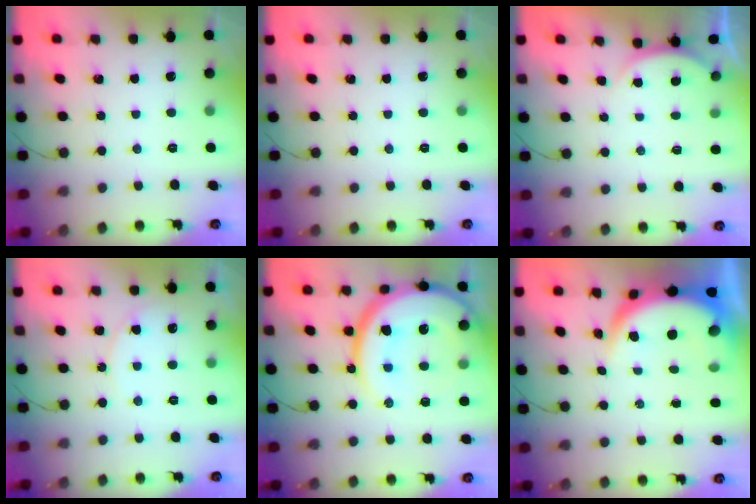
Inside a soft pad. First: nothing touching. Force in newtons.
{"total": 0.0}
{"total": 2.4, "press": 2.4, "slide": 0.6}
{"total": 5.2, "press": 5.1, "slide": 0.5}
{"total": 23.5, "press": 23.3, "slide": 3.2}
{"total": 7.0, "press": 7.0, "slide": 0.5}